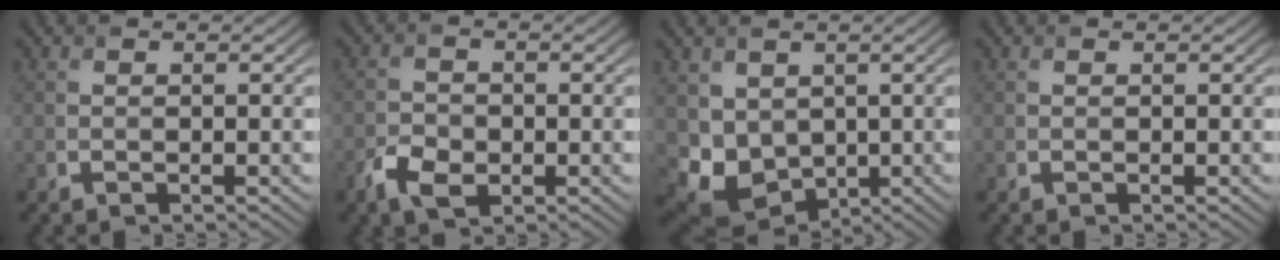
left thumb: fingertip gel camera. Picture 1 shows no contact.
{"total": 3.9, "force": [-1.9, 2.5, 2.2], "torque": [-0.049, -0.005, -0.043]}
{"total": 7.1, "force": [0.7, 5.9, 3.8], "torque": [-0.104, -0.032, 0.025]}
{"total": 0.0}